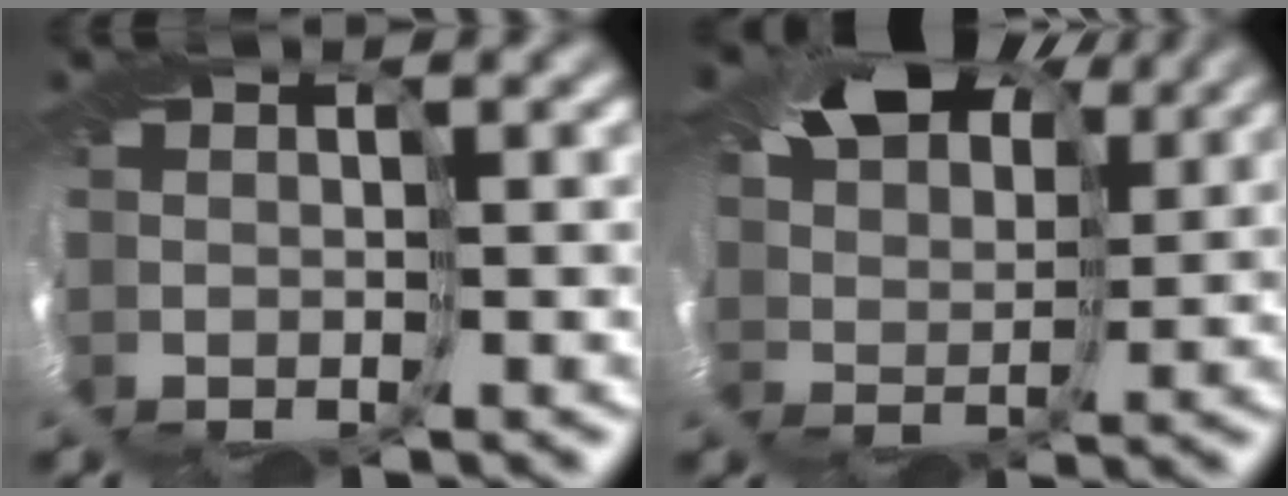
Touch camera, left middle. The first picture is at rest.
{"total": 9.8, "force": [6.2, 5.5, 5.3], "torque": [-0.110, 0.029, 0.090]}